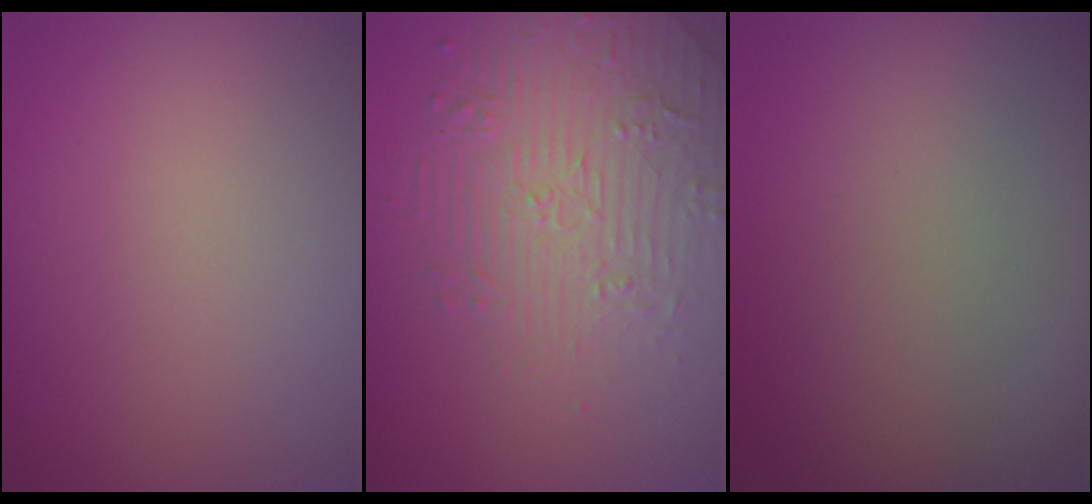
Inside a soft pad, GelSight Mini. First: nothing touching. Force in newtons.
{"total": 5.0, "press": 3.7, "slide": 3.4}
{"total": 0.0}